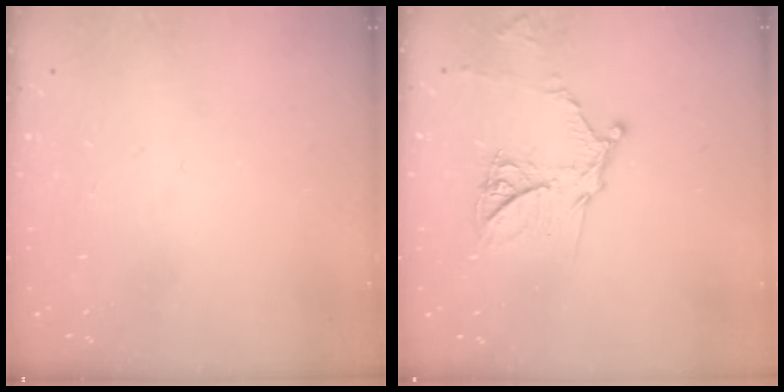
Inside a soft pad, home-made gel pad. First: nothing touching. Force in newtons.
{"total": 13.6, "press": 13.6, "slide": 1.1}